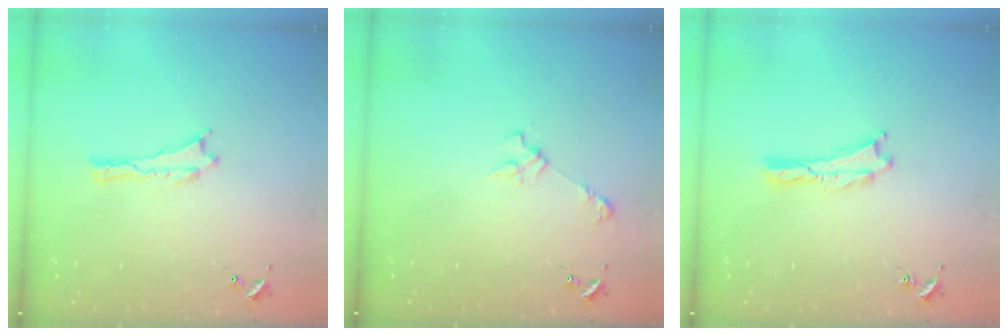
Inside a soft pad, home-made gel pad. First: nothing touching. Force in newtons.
{"total": 2.4, "press": 2.4, "slide": 0.3}
{"total": 0.0}